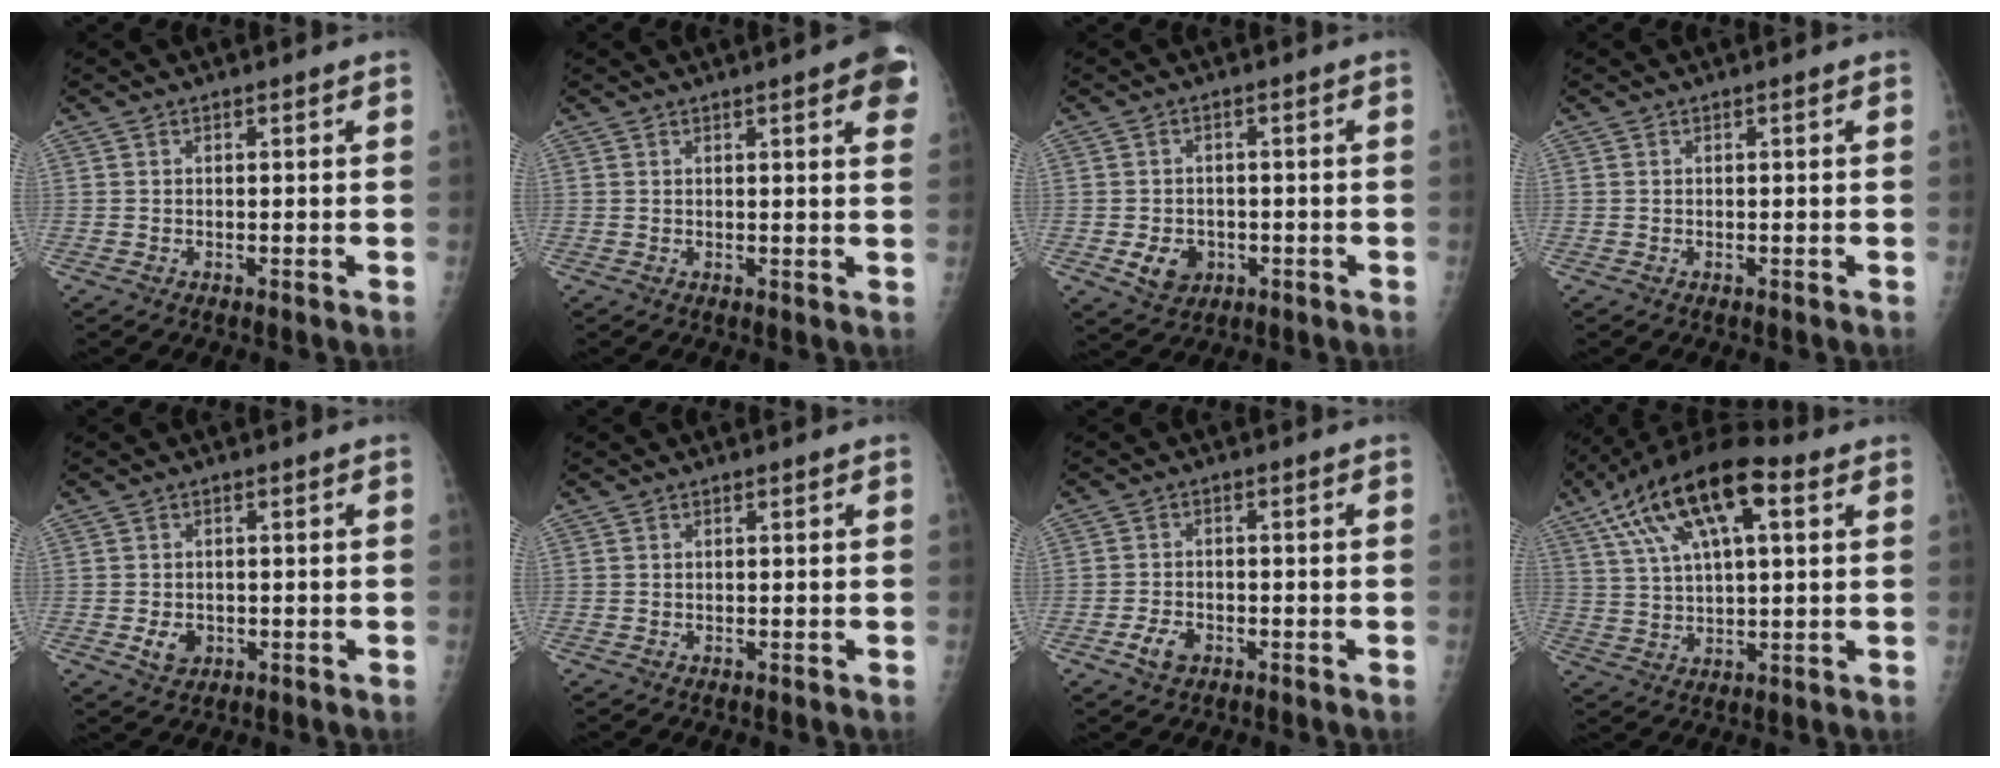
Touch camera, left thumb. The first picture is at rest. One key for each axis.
{"total": 11.3, "fx": 6.0, "fy": 1.9, "fz": 9.4, "tx": -0.092, "ty": -0.014, "tz": 0.060}
{"total": 5.4, "fx": -1.5, "fy": 4.4, "fz": 2.8, "tx": -0.029, "ty": 0.003, "tz": -0.015}
{"total": 0.0}
{"total": 3.4, "fx": -0.8, "fy": 2.7, "fz": 2.0, "tx": -0.023, "ty": 0.001, "tz": -0.006}
{"total": 0.0}
{"total": 3.8, "fx": -1.9, "fy": 2.5, "fz": 2.2, "tx": -0.035, "ty": 0.009, "tz": -0.033}
{"total": 18.3, "fx": 8.0, "fy": 7.5, "fz": 14.6, "tx": -0.261, "ty": 0.011, "tz": 0.140}